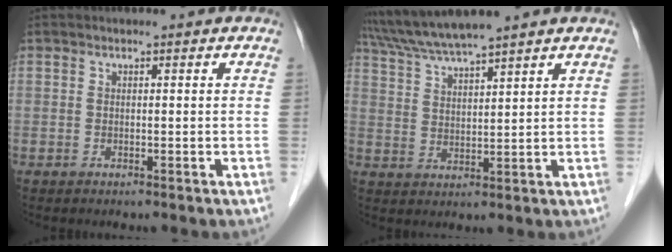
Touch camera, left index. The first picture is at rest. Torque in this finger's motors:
{"motor_torque": [0.33, -1.23, 0.56, 0.20]}